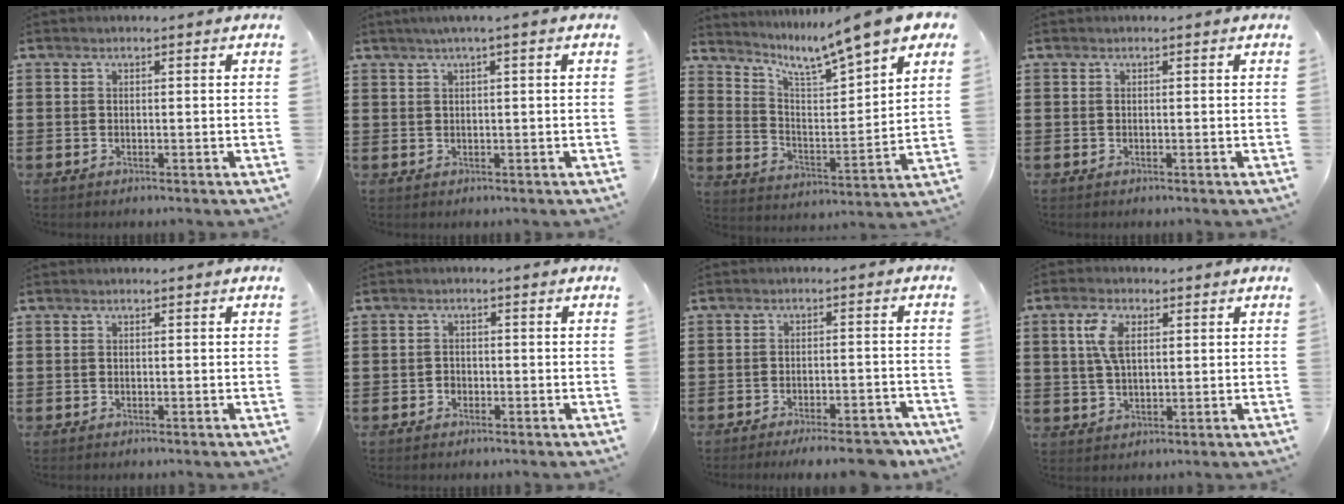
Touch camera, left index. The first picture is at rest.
{"total": 1.5, "force": [0.4, -0.2, 1.5], "torque": [-0.025, -0.002, 0.007]}
{"total": 8.8, "force": [7.7, -0.3, 4.2], "torque": [-0.103, -0.053, 0.122]}
{"total": 0.0}
{"total": 0.0}
{"total": 1.3, "force": [-1.0, 0.8, 0.1], "torque": [-0.007, 0.002, -0.022]}
{"total": 5.8, "force": [-4.9, 0.5, 3.1], "torque": [-0.045, -0.002, -0.084]}
{"total": 5.7, "force": [1.8, 2.8, 4.7], "torque": [-0.109, 0.009, 0.027]}